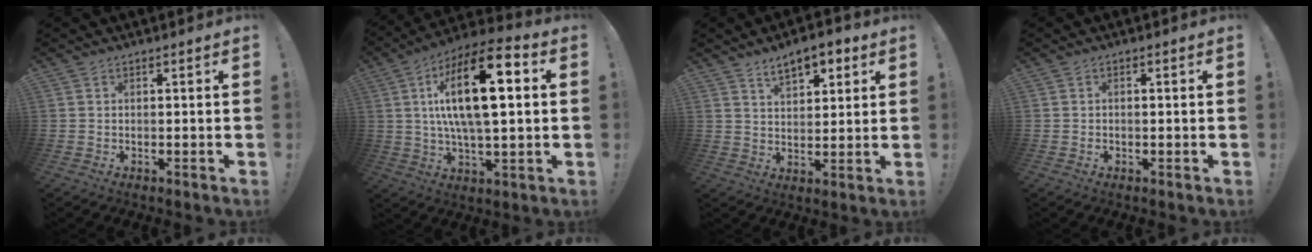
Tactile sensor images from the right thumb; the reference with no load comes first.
{"total": 20.5, "force": [4.5, 7.6, 18.5], "torque": [-0.307, -0.006, 0.061]}
{"total": 8.6, "force": [5.4, 4.3, 5.0], "torque": [-0.067, -0.020, 0.094]}
{"total": 0.7, "force": [-0.5, 0.2, 0.4], "torque": [-0.006, 0.001, -0.009]}